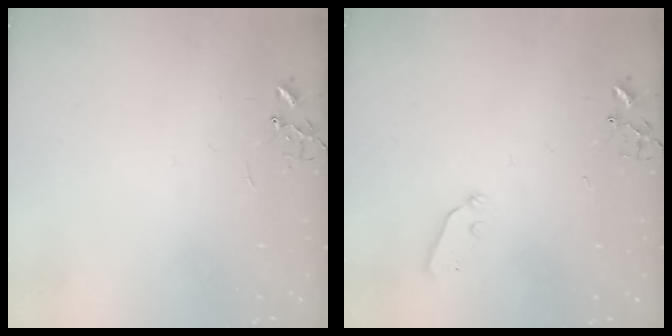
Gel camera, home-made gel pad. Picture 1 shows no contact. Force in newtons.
{"total": 3.8, "press": 3.7, "slide": 0.7}